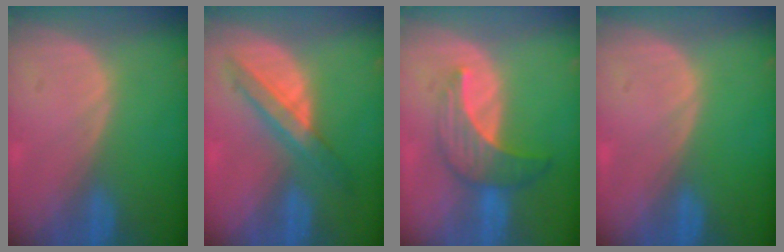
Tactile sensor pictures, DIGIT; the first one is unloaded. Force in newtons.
{"total": 5.8, "press": 5.8, "slide": 0.4}
{"total": 7.3, "press": 6.6, "slide": 3.1}
{"total": 0.0}